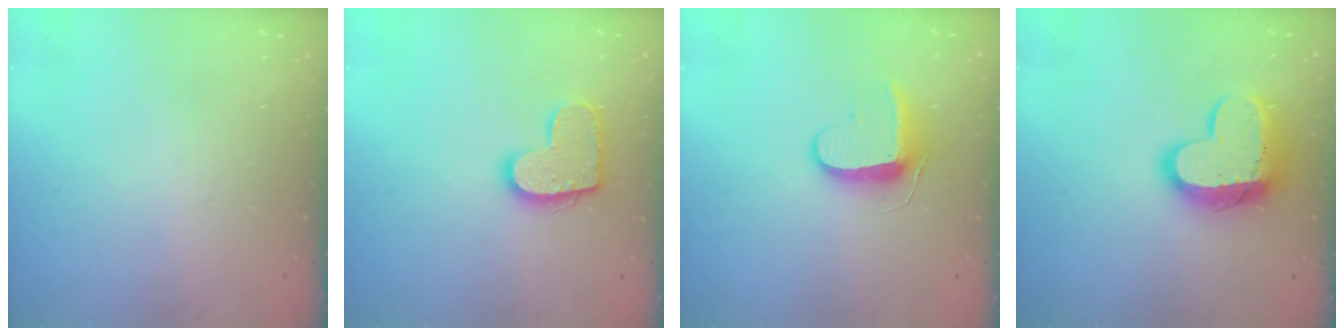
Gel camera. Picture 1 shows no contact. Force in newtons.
{"total": 12.4, "press": 12.4, "slide": 0.6}
{"total": 9.1, "press": 9.1, "slide": 0.8}
{"total": 14.3, "press": 14.3, "slide": 1.2}